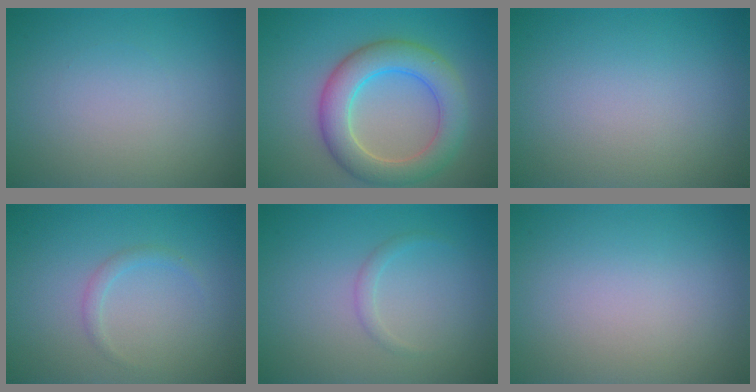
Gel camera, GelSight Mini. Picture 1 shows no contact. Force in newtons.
{"total": 6.2, "press": 6.2, "slide": 0.3}
{"total": 0.0}
{"total": 1.0, "press": 1.0, "slide": 0.0}
{"total": 0.9, "press": 0.9, "slide": 0.0}
{"total": 0.0}